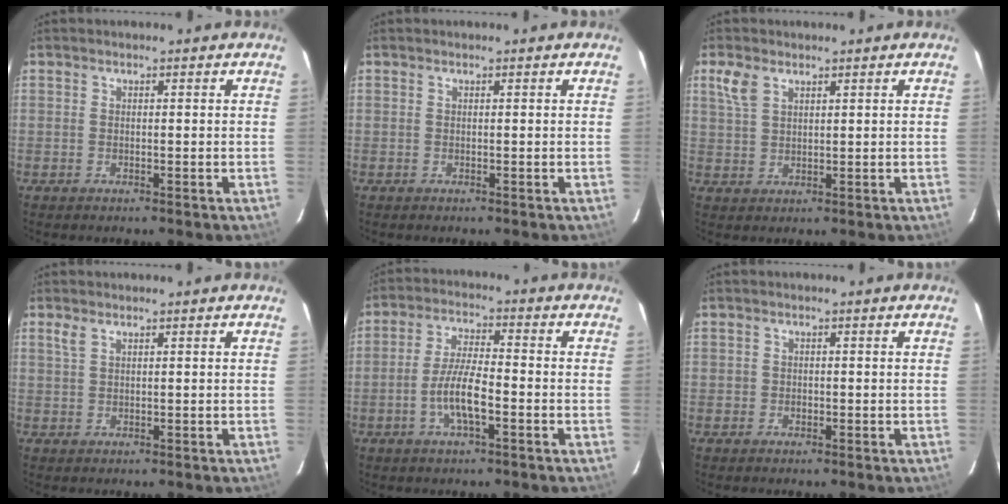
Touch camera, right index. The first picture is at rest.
{"total": 0.0}
{"total": 4.4, "force": [2.5, 2.5, 2.6], "torque": [-0.057, 0.010, 0.052]}
{"total": 1.5, "force": [1.0, 0.6, 1.0], "torque": [-0.022, 0.004, 0.020]}
{"total": 7.4, "force": [-2.9, 1.7, 6.7], "torque": [-0.136, 0.003, -0.056]}
{"total": 1.2, "force": [-0.6, 1.0, 0.1], "torque": [-0.001, 0.001, -0.008]}